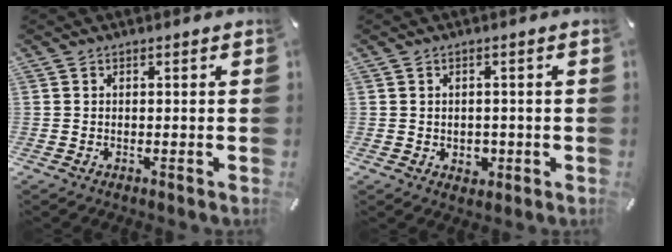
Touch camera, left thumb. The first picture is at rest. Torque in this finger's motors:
{"motor_torque": [0.31, 0.33, 0.00, 0.00, 0.00]}